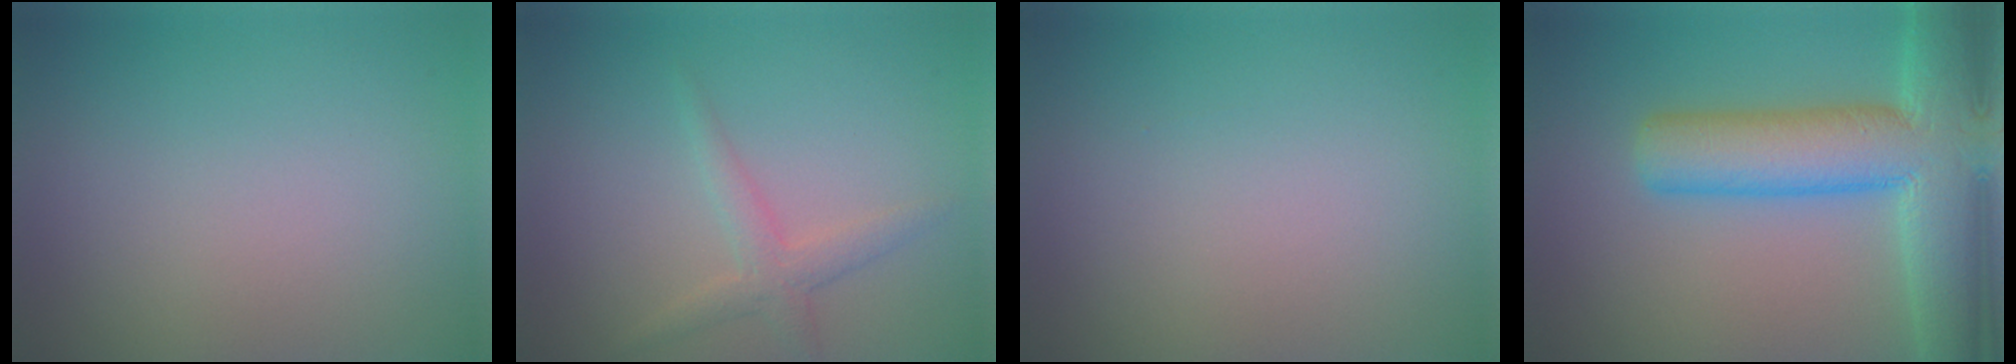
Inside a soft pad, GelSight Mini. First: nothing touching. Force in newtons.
{"total": 2.2, "press": 2.1, "slide": 0.1}
{"total": 0.0}
{"total": 10.7, "press": 10.7, "slide": 0.5}